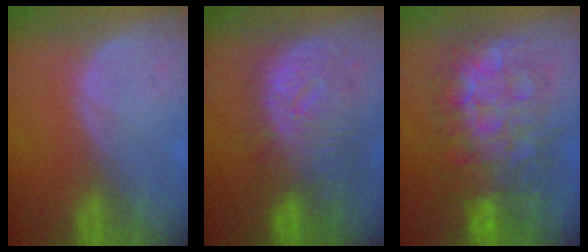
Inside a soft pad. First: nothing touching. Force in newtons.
{"total": 10.8, "press": 9.6, "slide": 4.9}
{"total": 12.2, "press": 12.2, "slide": 1.3}